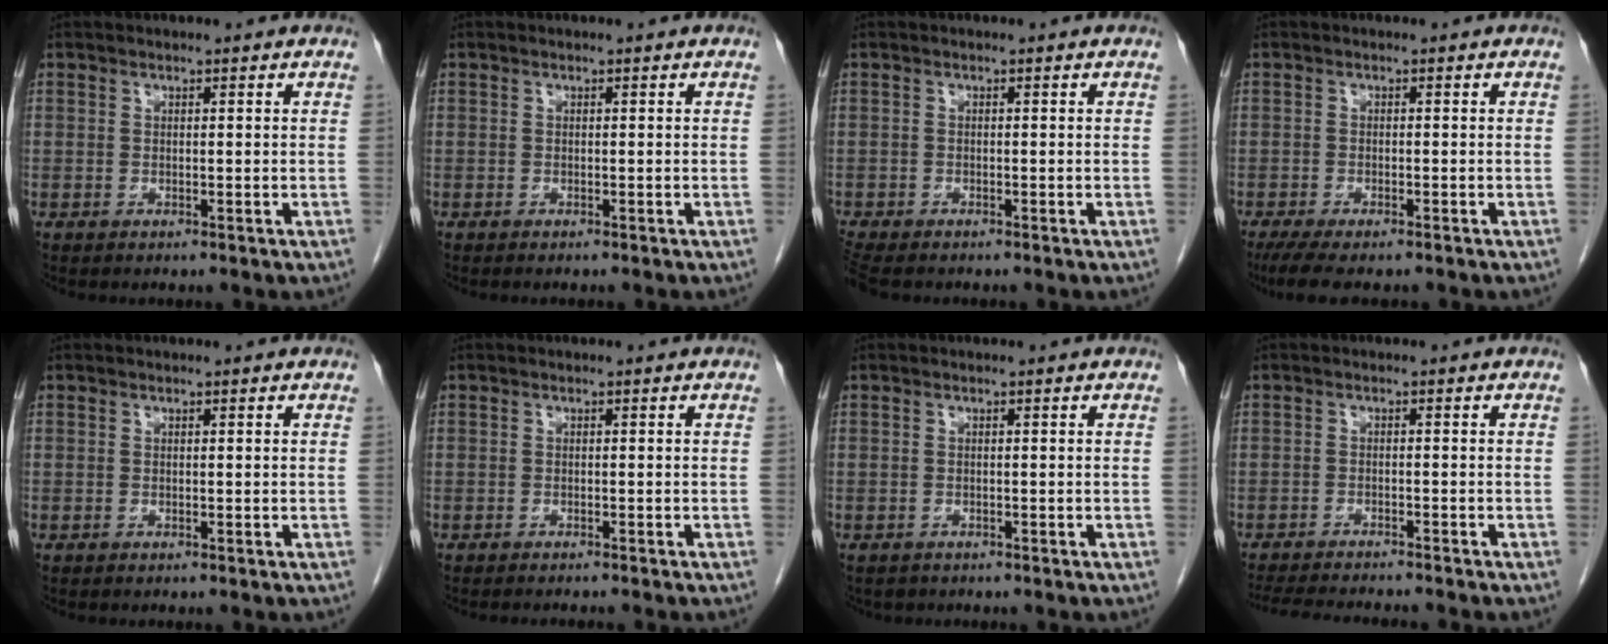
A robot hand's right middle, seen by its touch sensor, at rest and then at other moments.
{"total": 0.8, "force": [-0.7, 0.1, 0.4], "torque": [-0.004, -0.001, -0.008]}
{"total": 3.4, "force": [-2.9, 0.9, 1.5], "torque": [-0.035, -0.012, -0.051]}
{"total": 7.0, "force": [-5.6, 1.5, 3.9], "torque": [-0.061, -0.016, -0.087]}
{"total": 0.0}
{"total": 3.7, "force": [-3.4, 0.3, 1.5], "torque": [-0.017, -0.003, -0.042]}
{"total": 1.7, "force": [-1.3, 1.1, 0.2], "torque": [-0.011, 0.000, -0.017]}
{"total": 11.1, "force": [-10.1, 0.9, 4.4], "torque": [-0.060, -0.014, -0.140]}